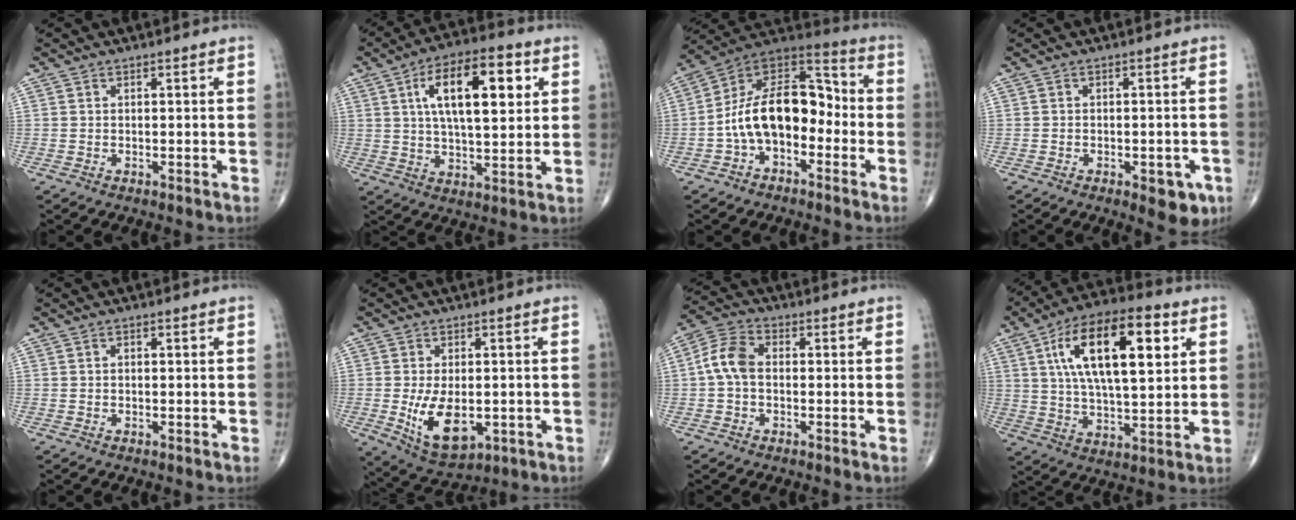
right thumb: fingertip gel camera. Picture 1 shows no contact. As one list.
[{"total": 16.6, "force": [5.0, 6.9, 14.2], "torque": [-0.215, 0.000, 0.078]}, {"total": 16.9, "force": [-3.1, 10.1, 13.1], "torque": [-0.197, 0.063, -0.065]}, {"total": 5.7, "force": [-2.5, 2.7, 4.3], "torque": [-0.035, 0.006, -0.026]}, {"total": 0.6, "force": [0.1, 0.4, 0.5], "torque": [-0.009, 0.001, 0.001]}, {"total": 10.7, "force": [-1.8, 6.0, 8.7], "torque": [-0.139, -0.012, -0.013]}, {"total": 7.2, "force": [-0.2, 4.7, 5.4], "torque": [-0.108, 0.022, -0.015]}, {"total": 20.5, "force": [6.5, 8.4, 17.5], "torque": [-0.288, -0.002, 0.104]}]